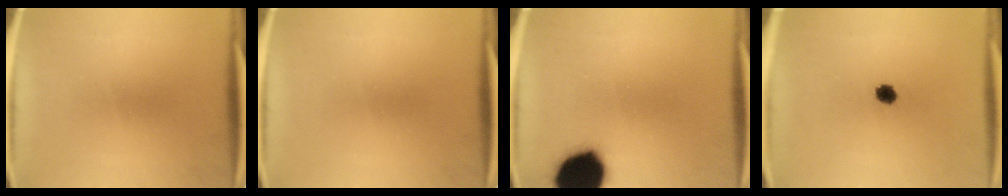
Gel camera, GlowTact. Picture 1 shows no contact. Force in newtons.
{"total": 0.0}
{"total": 19.3}
{"total": 3.0}